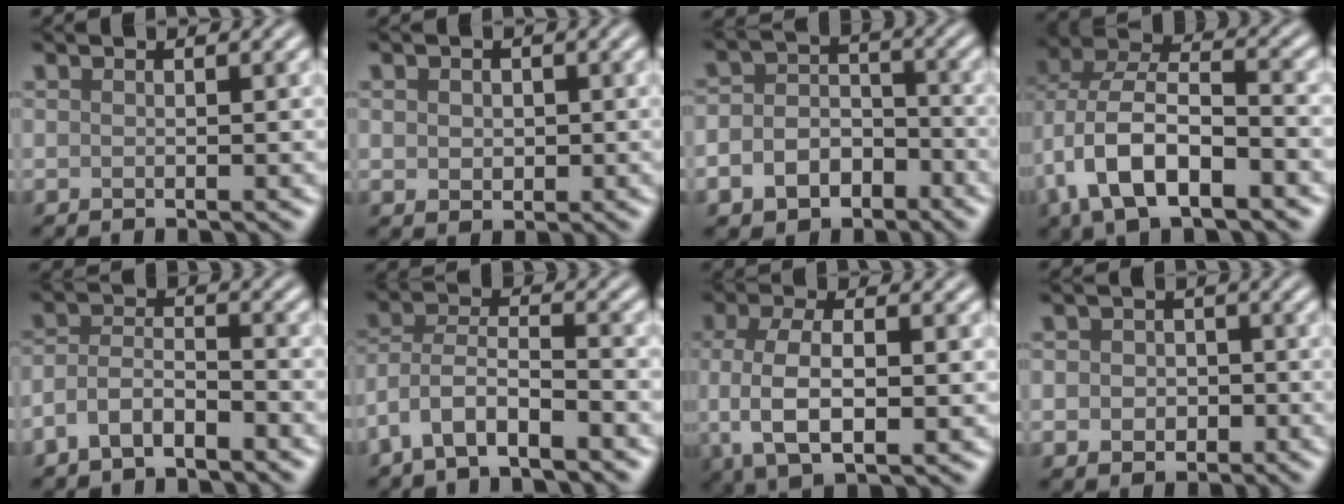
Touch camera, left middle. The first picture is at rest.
{"total": 1.5, "force": [0.3, 1.3, 0.7], "torque": [-0.012, -0.003, 0.004]}
{"total": 5.4, "force": [-2.6, 3.9, 2.7], "torque": [-0.030, -0.001, -0.046]}
{"total": 10.1, "force": [-3.3, 5.6, 7.8], "torque": [-0.154, 0.004, -0.063]}
{"total": 3.6, "force": [-2.4, 1.6, 2.1], "torque": [-0.043, 0.007, -0.054]}
{"total": 5.0, "force": [-3.3, 1.8, 3.4], "torque": [-0.067, 0.003, -0.072]}
{"total": 7.0, "force": [-0.6, 3.2, 6.1], "torque": [-0.122, -0.006, -0.013]}
{"total": 3.1, "force": [-0.3, 2.7, 1.5], "torque": [-0.003, -0.001, -0.022]}